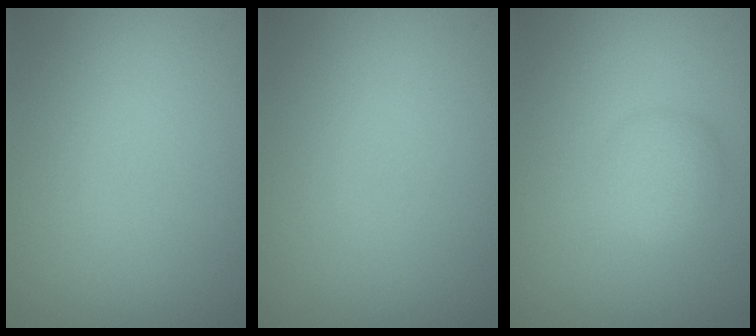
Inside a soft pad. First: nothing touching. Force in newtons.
{"total": 0.0}
{"total": 2.1, "press": 2.1, "slide": 0.1}